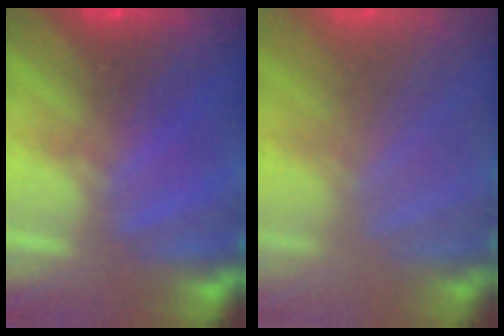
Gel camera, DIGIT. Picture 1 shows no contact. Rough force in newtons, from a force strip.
{"total": 1.4}